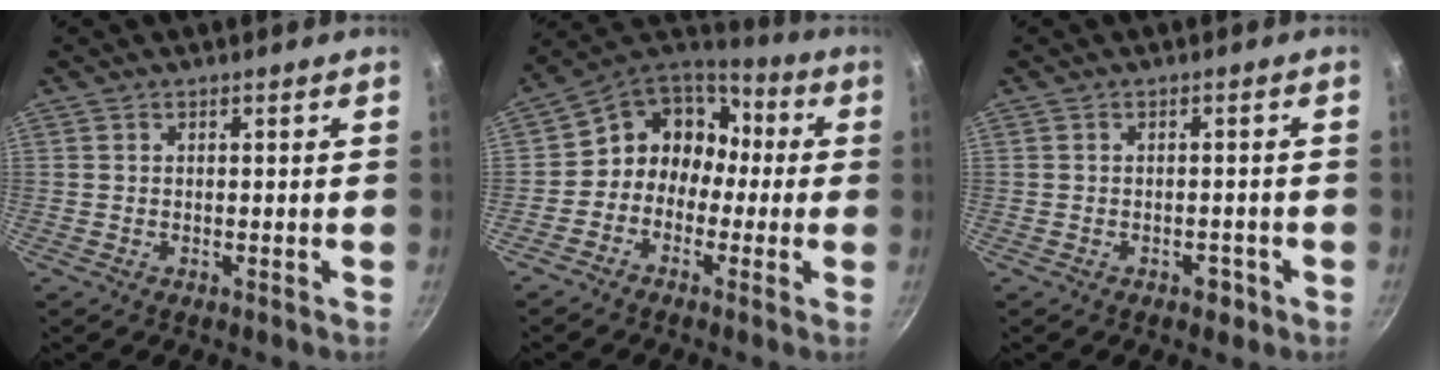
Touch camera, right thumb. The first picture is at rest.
{"total": 11.8, "force": [-0.7, 10.4, 5.4], "torque": [-0.037, 0.051, -0.036]}
{"total": 2.3, "force": [-1.3, 1.4, 1.3], "torque": [-0.008, 0.015, -0.009]}